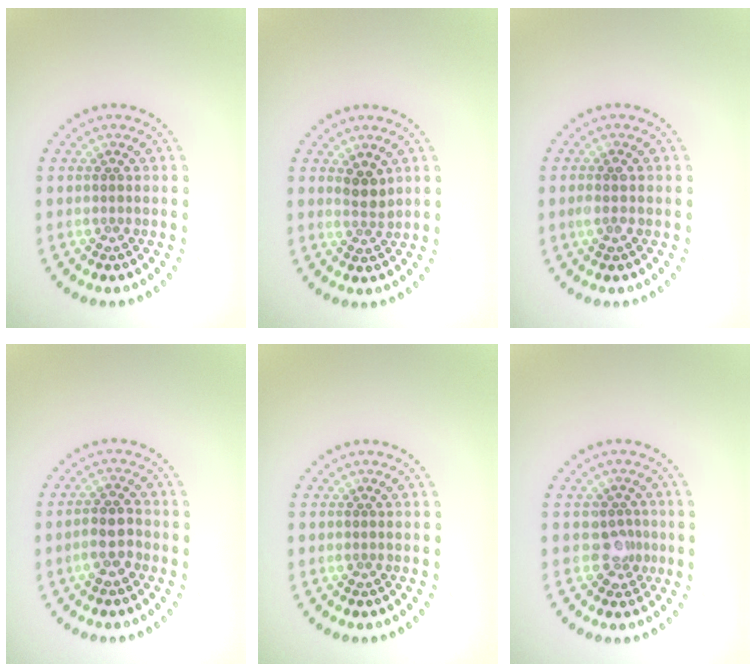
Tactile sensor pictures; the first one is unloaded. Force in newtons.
{"total": 1.8, "press": 1.4, "slide": 1.1}
{"total": 1.0, "press": 1.0, "slide": 0.4}
{"total": 2.5, "press": 2.2, "slide": 1.1}
{"total": 0.0}
{"total": 2.1, "press": 1.8, "slide": 1.1}